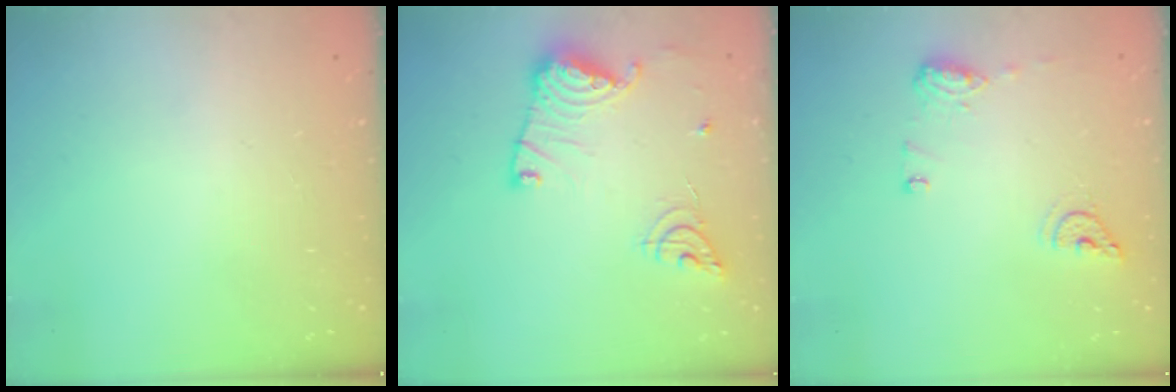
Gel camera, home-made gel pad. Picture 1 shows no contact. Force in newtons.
{"total": 15.6, "press": 15.5, "slide": 1.5}
{"total": 9.1, "press": 9.1, "slide": 1.1}